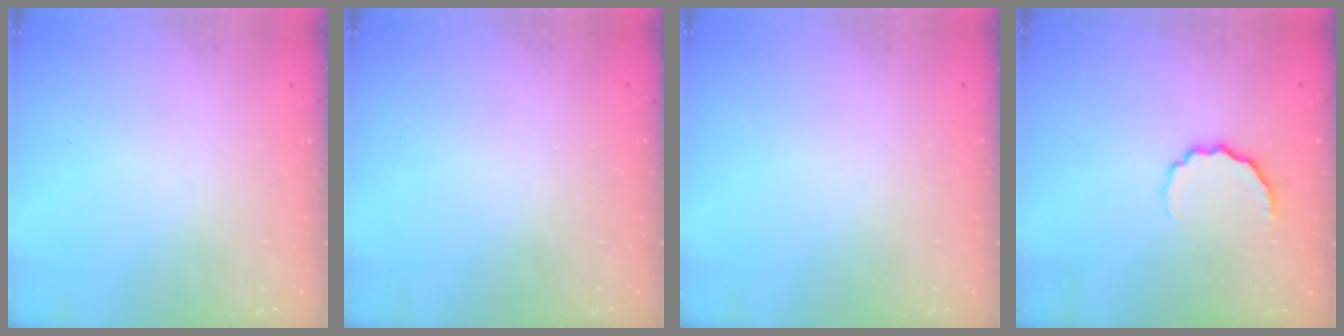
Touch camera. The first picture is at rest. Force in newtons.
{"total": 0.0}
{"total": 0.0}
{"total": 6.5, "press": 6.4, "slide": 1.1}